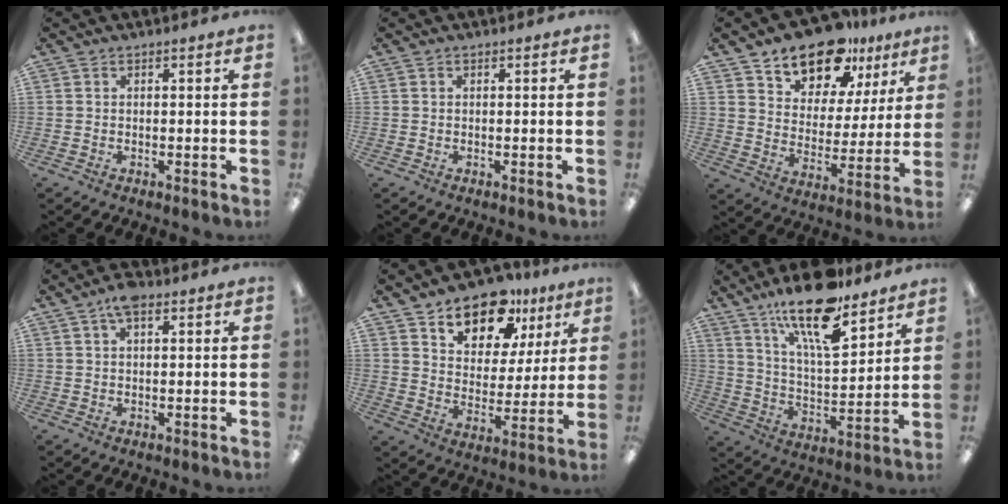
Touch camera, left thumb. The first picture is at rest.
{"total": 0.0}
{"total": 15.1, "force": [12.2, 7.5, 4.6], "torque": [-0.075, -0.089, 0.223]}
{"total": 4.8, "force": [2.6, 2.0, 3.5], "torque": [-0.059, -0.002, 0.042]}
{"total": 14.2, "force": [10.7, 7.6, 5.4], "torque": [-0.083, -0.073, 0.193]}
{"total": 18.9, "force": [13.8, 5.6, 11.6], "torque": [-0.198, -0.081, 0.231]}